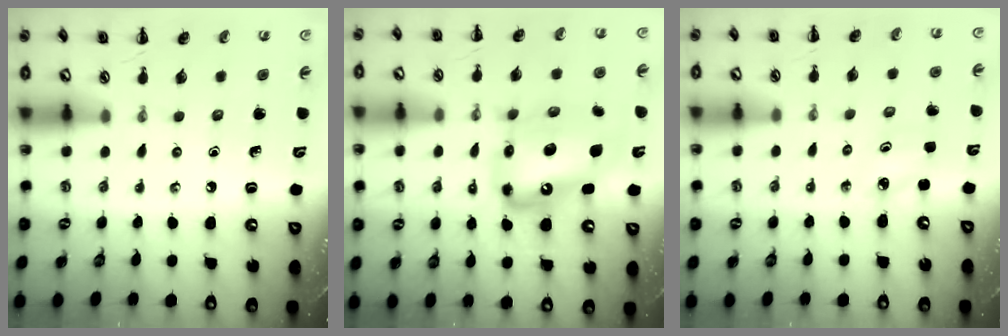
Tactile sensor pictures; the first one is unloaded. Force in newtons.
{"total": 14.9, "press": 14.4, "slide": 3.8}
{"total": 2.5, "press": 2.5, "slide": 0.5}